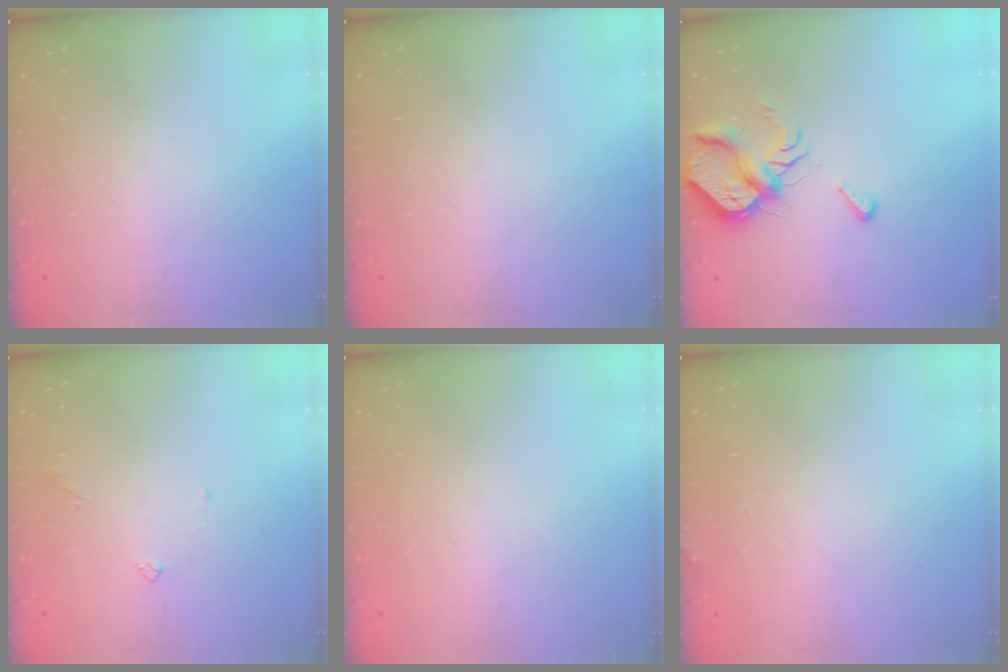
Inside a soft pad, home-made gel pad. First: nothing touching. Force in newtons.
{"total": 0.0}
{"total": 7.7, "press": 7.6, "slide": 0.3}
{"total": 3.5, "press": 3.5, "slide": 0.5}
{"total": 1.8, "press": 1.8, "slide": 0.1}
{"total": 2.0, "press": 2.0, "slide": 0.2}